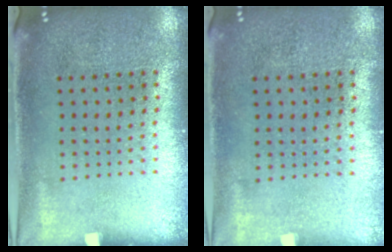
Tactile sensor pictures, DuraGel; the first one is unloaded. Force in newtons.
{"total": 0.0}